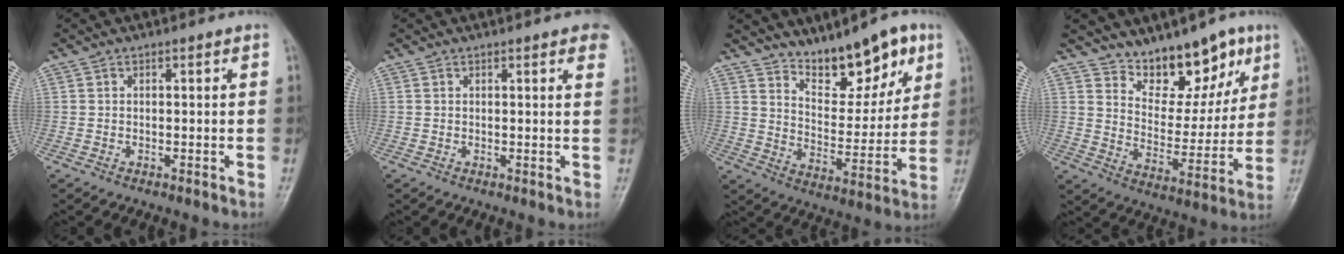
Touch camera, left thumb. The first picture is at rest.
{"total": 4.1, "force": [2.5, 1.0, 3.0], "torque": [-0.024, 0.000, 0.022]}
{"total": 13.3, "force": [9.1, 5.4, 8.0], "torque": [-0.082, -0.062, 0.156]}
{"total": 12.3, "force": [8.8, 6.3, 6.0], "torque": [-0.043, -0.062, 0.150]}